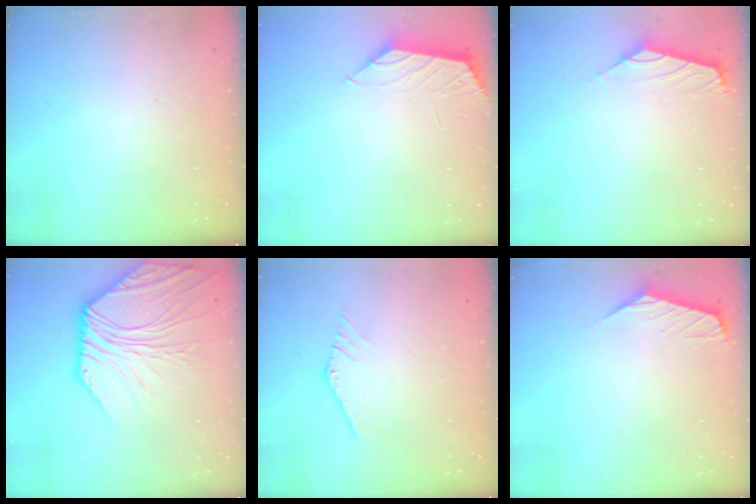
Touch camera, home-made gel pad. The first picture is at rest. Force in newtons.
{"total": 0.7, "press": 0.5, "slide": 0.5}
{"total": 0.7, "press": 0.6, "slide": 0.2}
{"total": 10.8, "press": 10.6, "slide": 1.7}
{"total": 0.7, "press": 0.6, "slide": 0.3}
{"total": 0.7, "press": 0.6, "slide": 0.5}